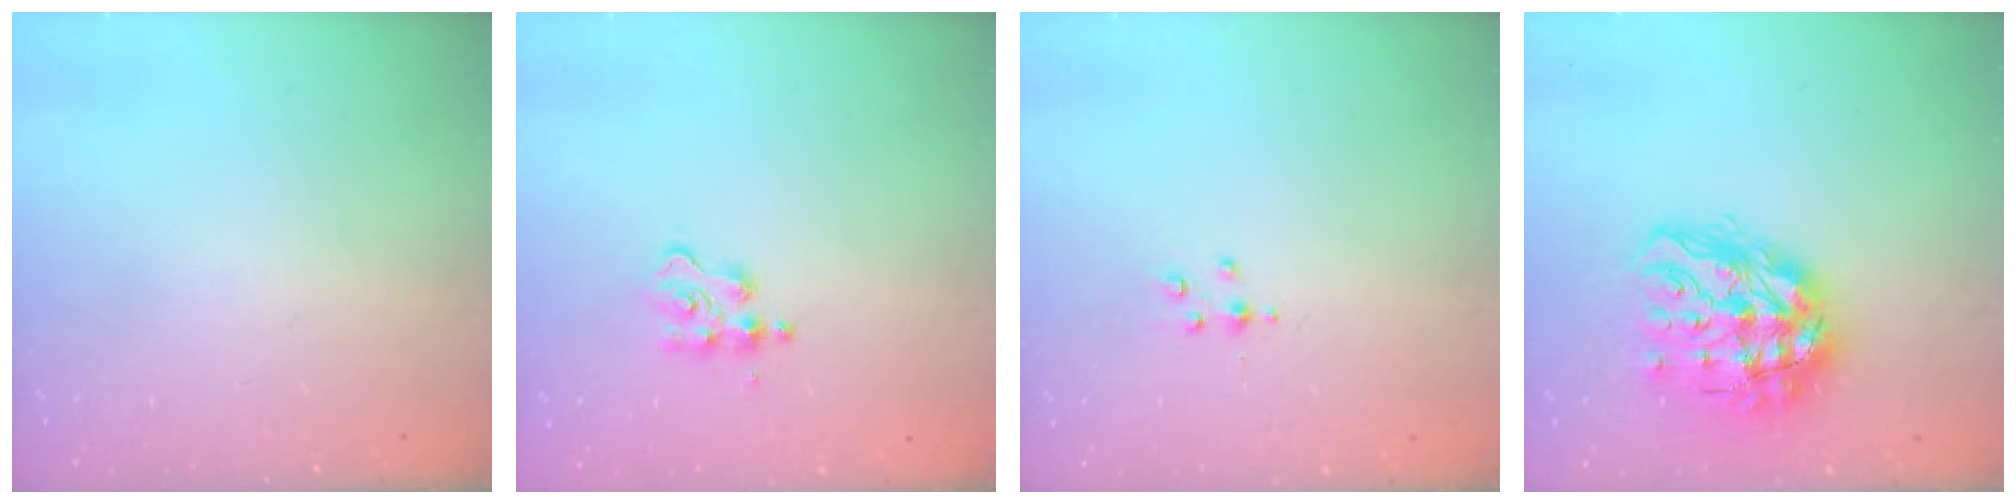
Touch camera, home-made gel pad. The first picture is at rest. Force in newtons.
{"total": 2.1, "press": 2.0, "slide": 0.4}
{"total": 2.7, "press": 2.7, "slide": 0.4}
{"total": 17.9, "press": 17.8, "slide": 1.8}